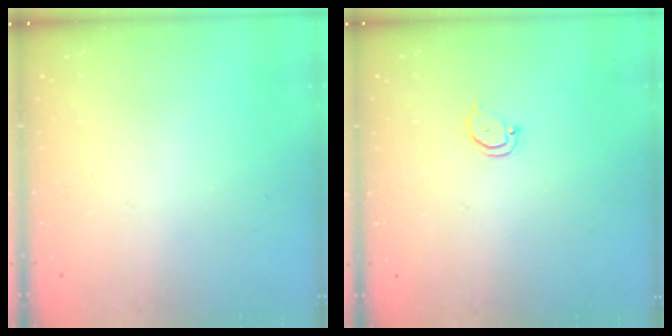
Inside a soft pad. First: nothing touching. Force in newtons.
{"total": 2.5, "press": 2.5, "slide": 0.3}